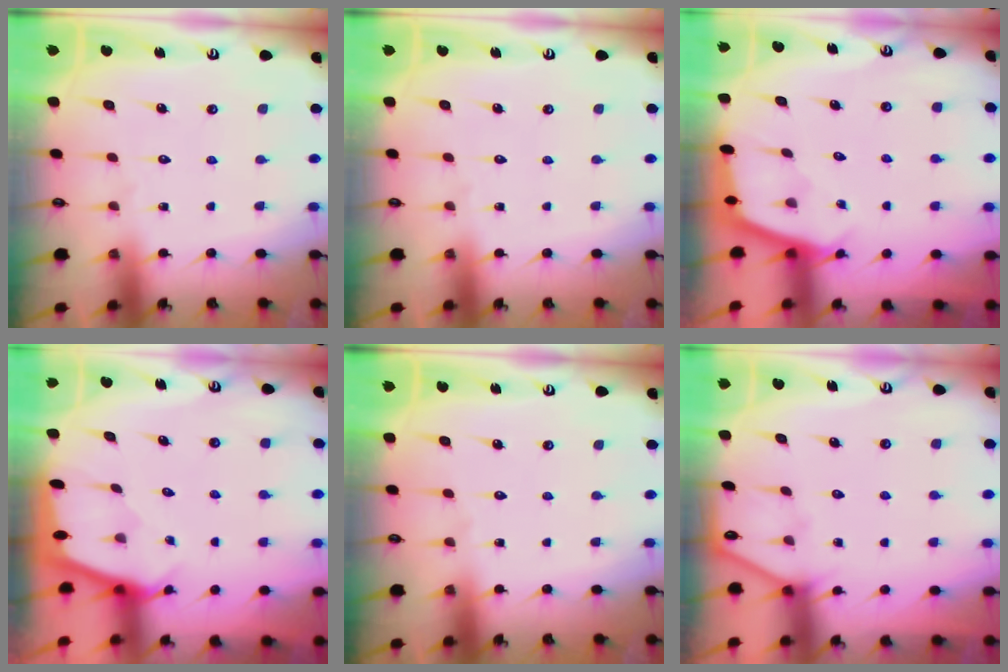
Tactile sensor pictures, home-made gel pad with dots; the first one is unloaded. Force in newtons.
{"total": 0.0}
{"total": 2.4, "press": 2.4, "slide": 0.1}
{"total": 1.6, "press": 1.6, "slide": 0.3}
{"total": 0.0}
{"total": 1.5, "press": 1.5, "slide": 0.2}